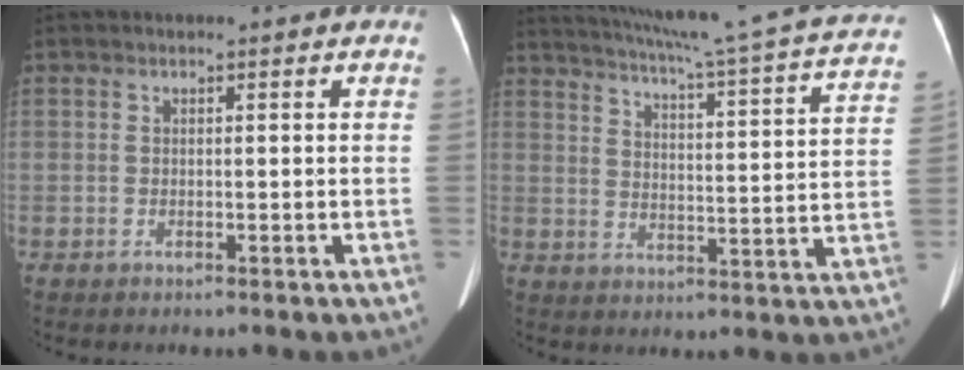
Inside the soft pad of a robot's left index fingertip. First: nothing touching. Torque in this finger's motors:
{"motor_torque": [1.11, -1.03, 0.01, 0.06]}